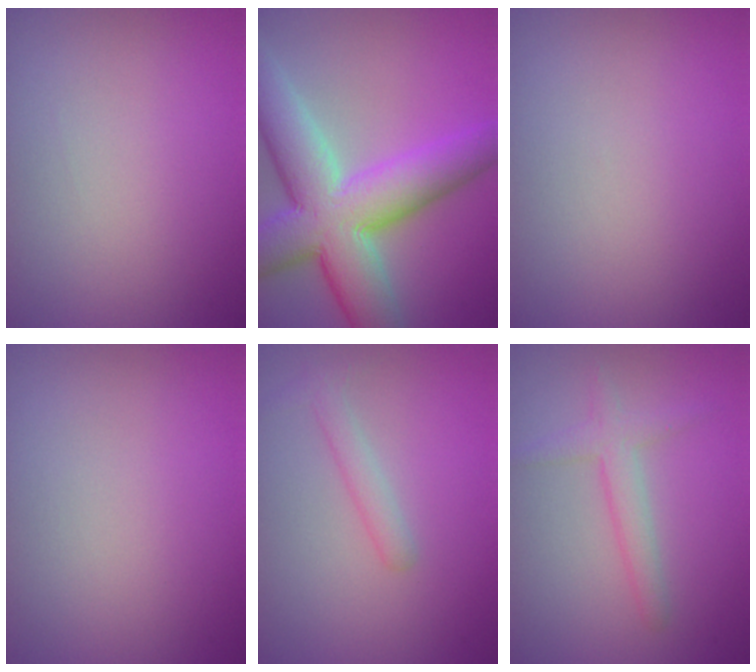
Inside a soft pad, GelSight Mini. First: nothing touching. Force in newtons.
{"total": 11.3, "press": 11.3, "slide": 0.8}
{"total": 0.0}
{"total": 0.0}
{"total": 1.6, "press": 1.6, "slide": 0.0}
{"total": 2.4, "press": 2.4, "slide": 0.1}